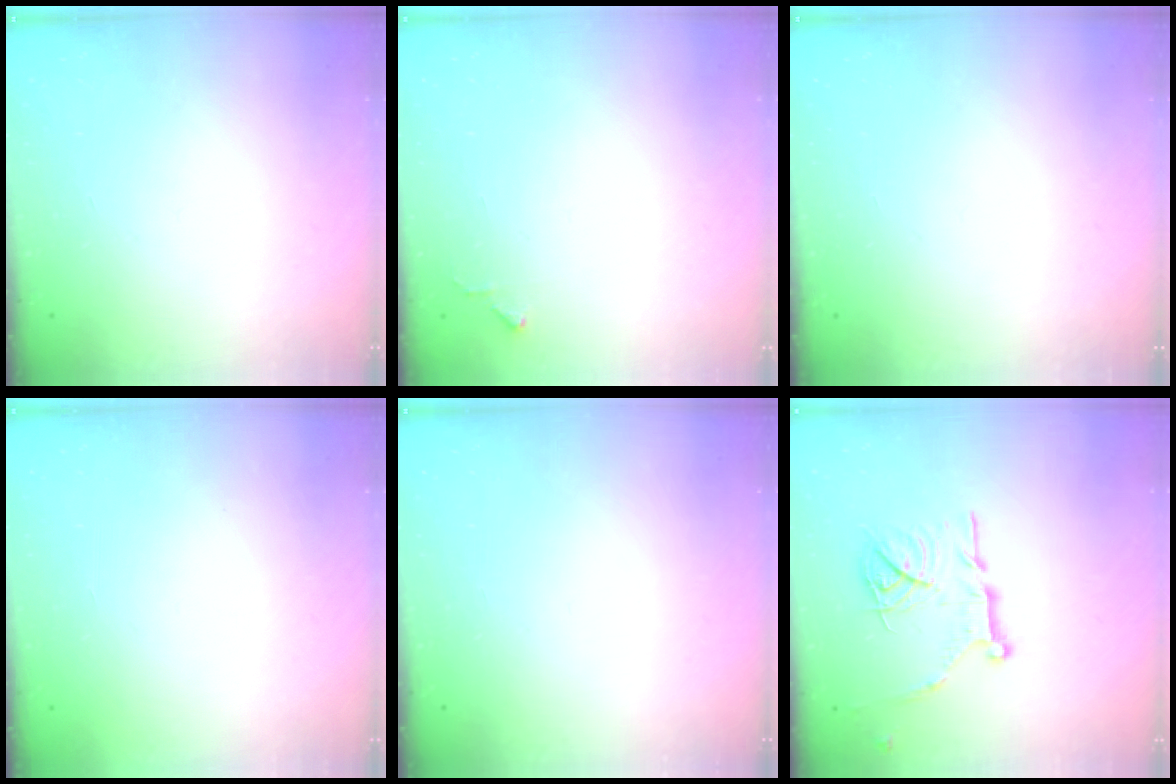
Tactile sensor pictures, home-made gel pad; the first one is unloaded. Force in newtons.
{"total": 4.2, "press": 4.1, "slide": 0.7}
{"total": 0.0}
{"total": 1.5, "press": 1.5, "slide": 0.1}
{"total": 0.0}
{"total": 17.1, "press": 17.0, "slide": 1.5}